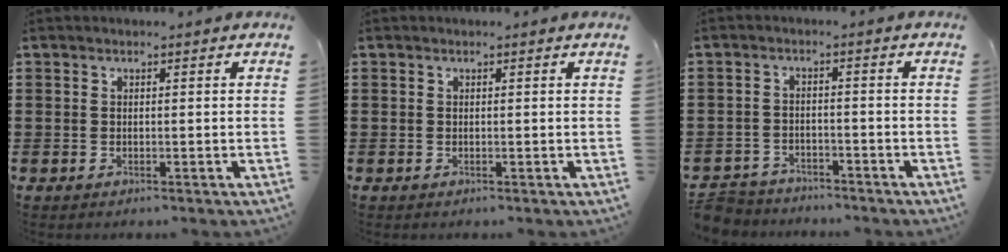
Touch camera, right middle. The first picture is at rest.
{"total": 0.0}
{"total": 3.6, "force": [-3.6, 0.7, -0.1], "torque": [-0.012, -0.004, -0.079]}